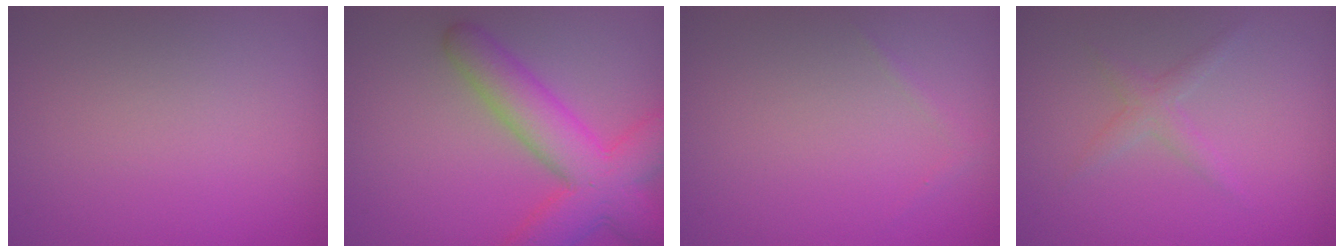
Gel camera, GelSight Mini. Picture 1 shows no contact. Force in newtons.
{"total": 7.5, "press": 7.5, "slide": 0.2}
{"total": 0.5, "press": 0.5, "slide": 0.0}
{"total": 1.5, "press": 1.5, "slide": 0.1}